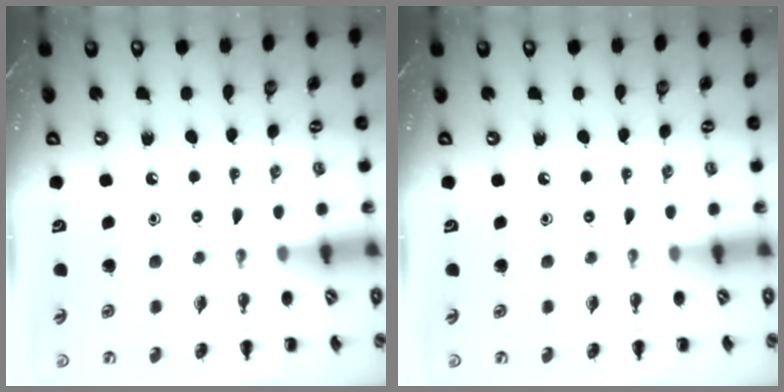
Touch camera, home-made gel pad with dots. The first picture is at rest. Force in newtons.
{"total": 0.0}